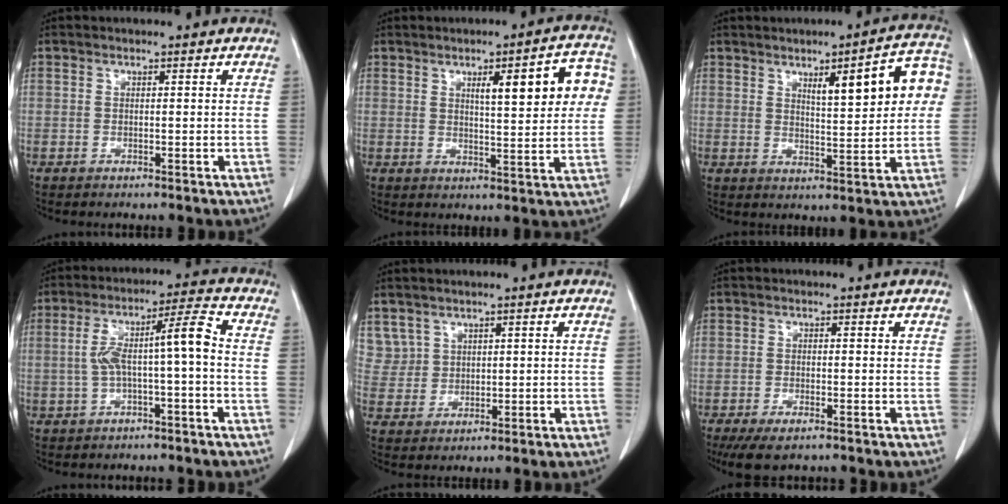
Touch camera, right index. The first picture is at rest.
{"total": 10.3, "force": [3.0, 2.1, 9.6], "torque": [-0.125, 0.020, 0.039]}
{"total": 10.8, "force": [3.1, 2.1, 10.2], "torque": [-0.135, 0.021, 0.043]}
{"total": 7.7, "force": [-1.2, 0.4, 7.6], "torque": [-0.141, 0.037, -0.016]}
{"total": 3.8, "force": [2.2, 3.1, 0.0], "torque": [0.004, 0.010, 0.050]}
{"total": 6.4, "force": [-5.0, 1.6, 3.7], "torque": [-0.059, -0.012, -0.076]}